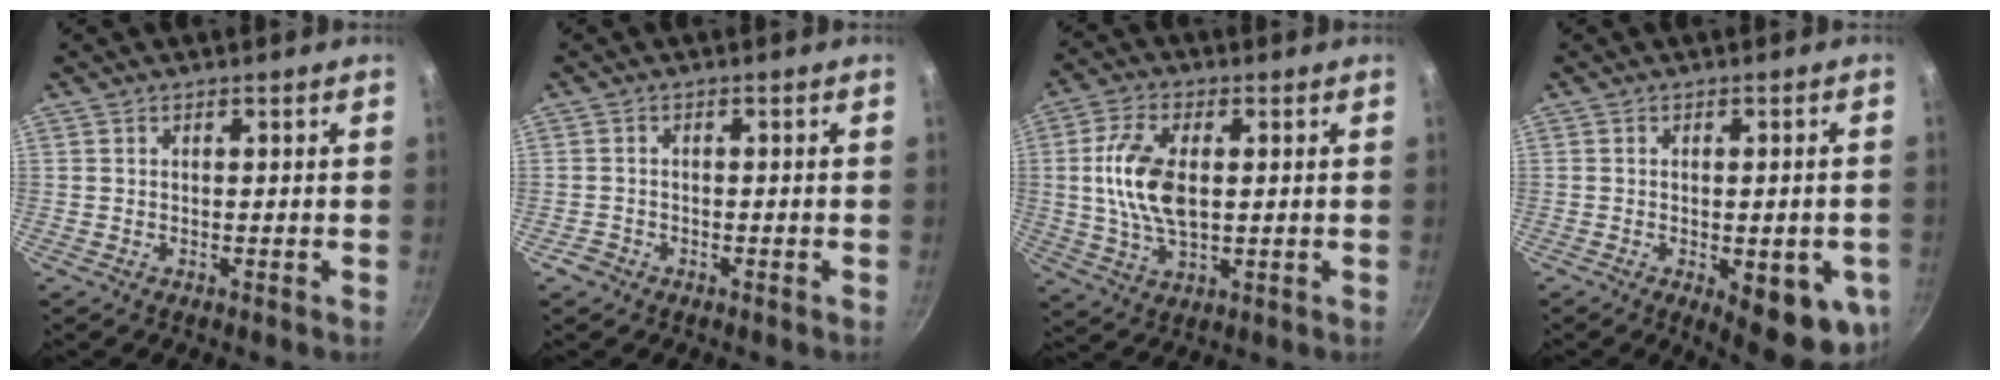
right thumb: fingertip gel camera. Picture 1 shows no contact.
{"total": 2.0, "force": [-1.2, 1.5, 0.5], "torque": [-0.008, 0.015, -0.019]}
{"total": 11.7, "force": [1.1, 6.3, 9.8], "torque": [-0.185, 0.006, 0.019]}
{"total": 13.2, "force": [-4.0, 4.9, 11.6], "torque": [-0.112, -0.006, -0.043]}